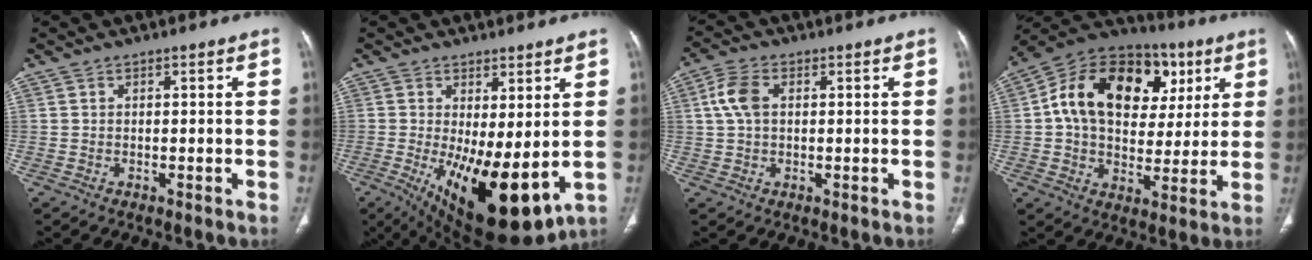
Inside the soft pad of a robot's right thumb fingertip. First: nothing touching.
{"total": 16.0, "force": [-2.0, 6.2, 14.5], "torque": [-0.237, -0.035, -0.008]}
{"total": 5.7, "force": [1.1, 3.5, 4.3], "torque": [-0.098, 0.013, 0.020]}
{"total": 23.6, "force": [6.3, 16.0, 16.1], "torque": [-0.230, 0.023, 0.094]}